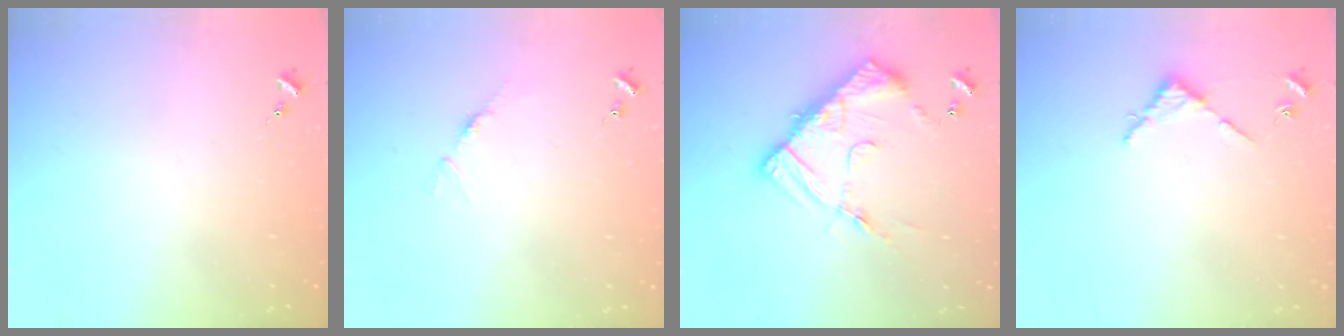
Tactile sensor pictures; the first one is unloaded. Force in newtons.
{"total": 3.4, "press": 3.4, "slide": 0.4}
{"total": 14.5, "press": 14.5, "slide": 1.3}
{"total": 3.1, "press": 3.1, "slide": 0.3}